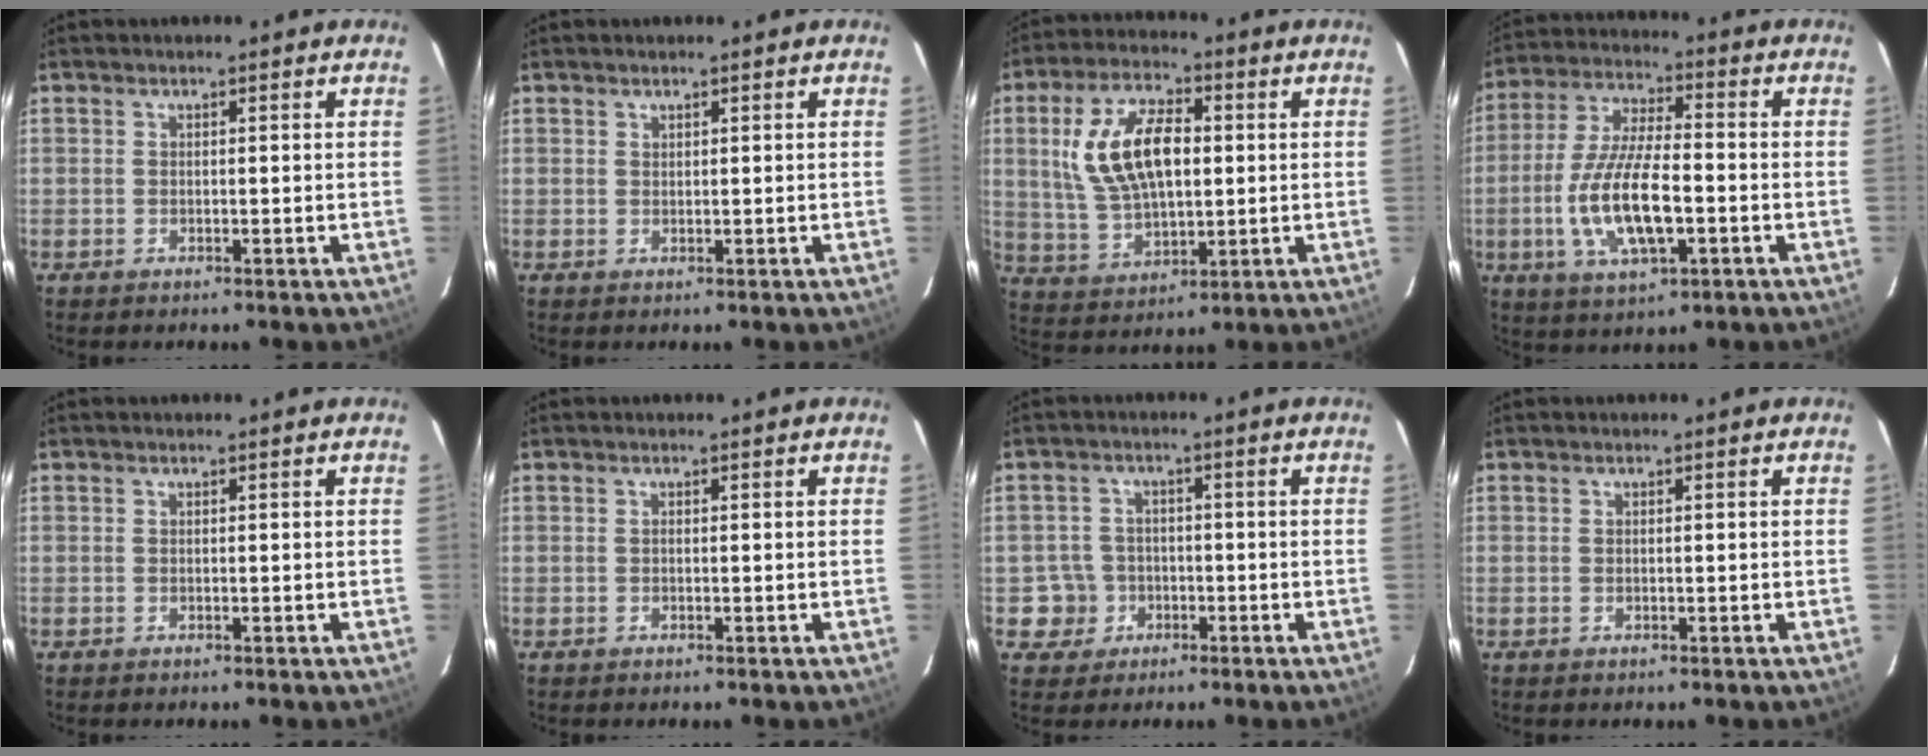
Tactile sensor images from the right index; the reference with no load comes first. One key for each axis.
{"total": 0.5, "fx": 0.4, "fy": 0.3, "fz": 0.0, "tx": 0.001, "ty": 0.001, "tz": 0.009}
{"total": 15.2, "fx": 2.4, "fy": 8.0, "fz": 12.8, "tx": -0.250, "ty": 0.013, "tz": 0.055}
{"total": 14.7, "fx": -3.6, "fy": 5.1, "fz": 13.3, "tx": -0.275, "ty": -0.008, "tz": -0.064}
{"total": 0.0}
{"total": 0.0}
{"total": 5.2, "fx": -1.6, "fy": 4.9, "fz": 0.0, "tx": -0.007, "ty": 0.023, "tz": -0.025}
{"total": 0.0}